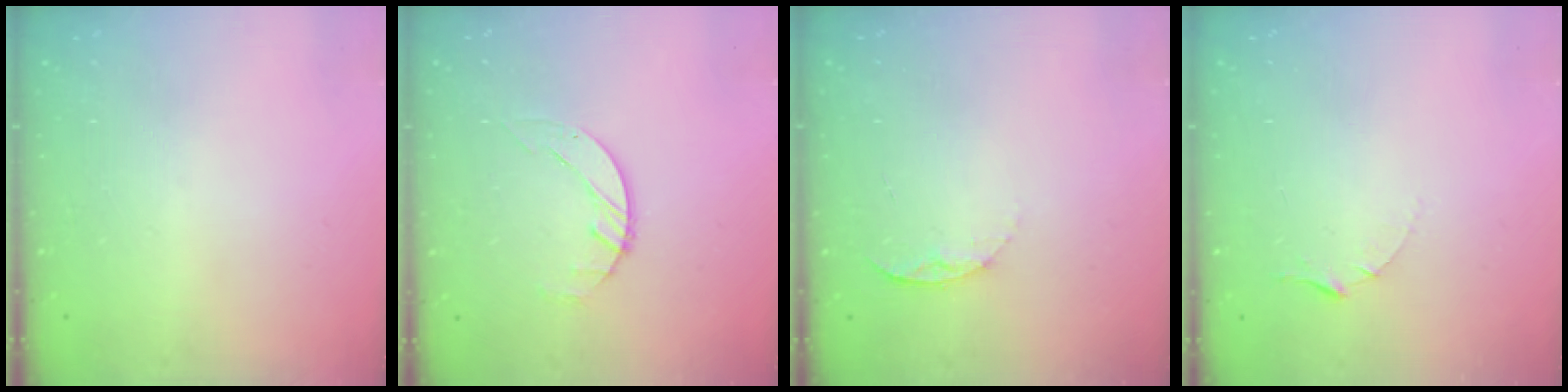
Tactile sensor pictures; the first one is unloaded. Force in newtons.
{"total": 1.4, "press": 1.4, "slide": 0.2}
{"total": 5.2, "press": 5.2, "slide": 0.6}
{"total": 5.4, "press": 5.4, "slide": 0.5}